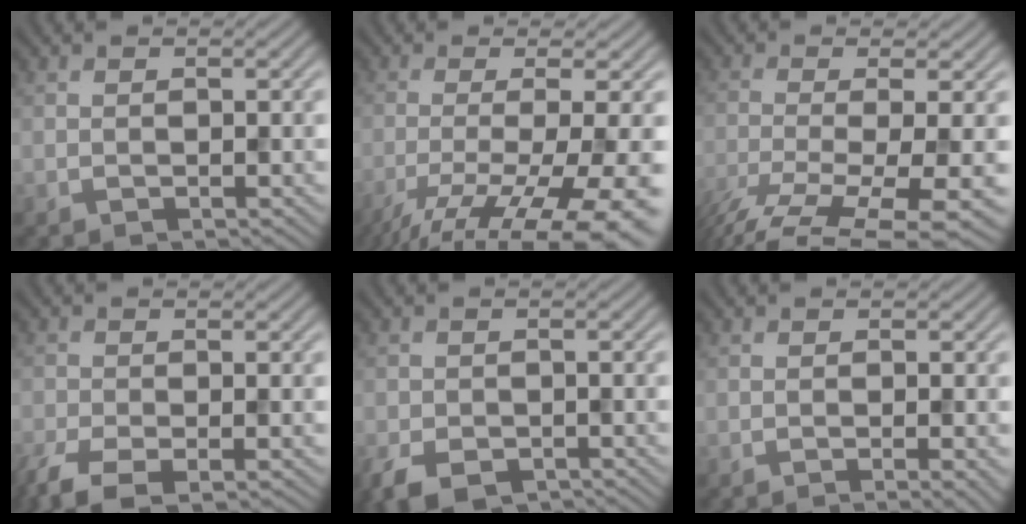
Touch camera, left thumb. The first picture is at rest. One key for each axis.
{"total": 13.8, "fx": -7.4, "fy": 3.0, "fz": 11.2, "tx": -0.192, "ty": -0.024, "tz": -0.103}
{"total": 10.7, "fx": -6.0, "fy": 2.5, "fz": 8.5, "tx": -0.170, "ty": -0.024, "tz": -0.087}
{"total": 5.0, "fx": -3.3, "fy": 1.8, "fz": 3.2, "tx": -0.071, "ty": -0.017, "tz": -0.071}
{"total": 4.5, "fx": -2.8, "fy": 2.6, "fz": 2.3, "tx": -0.045, "ty": -0.016, "tz": -0.054}
{"total": 1.5, "fx": -0.5, "fy": 0.2, "fz": 1.4, "tx": -0.020, "ty": -0.003, "tz": -0.009}